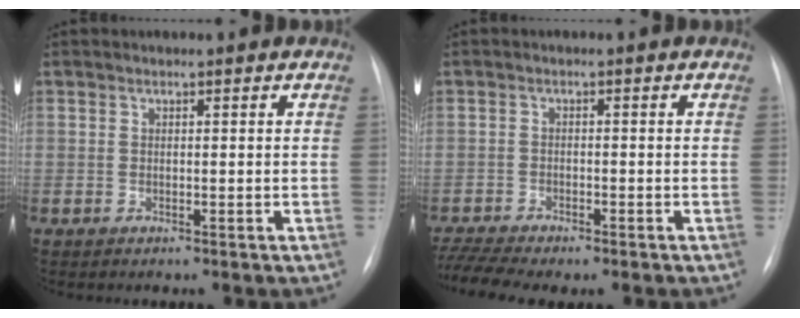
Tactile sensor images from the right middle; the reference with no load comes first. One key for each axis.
{"total": 6.4, "fx": -5.4, "fy": 1.0, "fz": 3.3, "tx": -0.066, "ty": -0.001, "tz": -0.089}